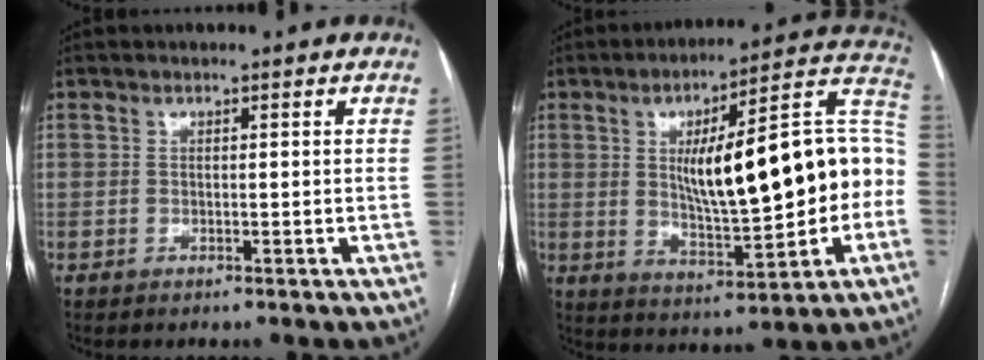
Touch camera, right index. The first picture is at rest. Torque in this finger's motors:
{"motor_torque": [1.65, 0.48, 1.05, 0.21]}